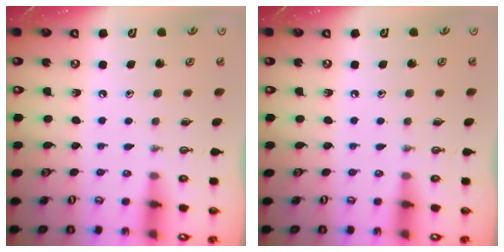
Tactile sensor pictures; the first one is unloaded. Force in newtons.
{"total": 0.0}